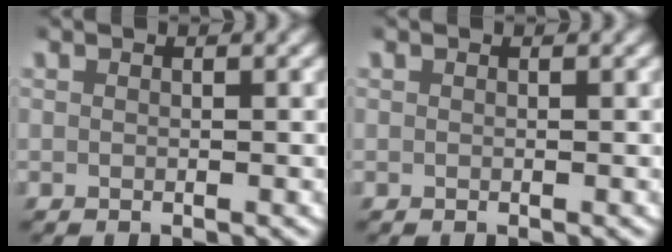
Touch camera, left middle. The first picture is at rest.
{"total": 0.0}